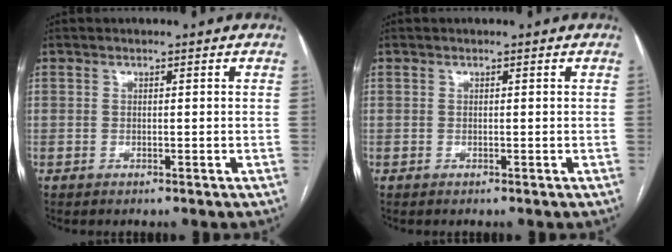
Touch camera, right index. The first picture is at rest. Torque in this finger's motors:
{"motor_torque": [-0.01, 0.01, 0.00, 0.00]}